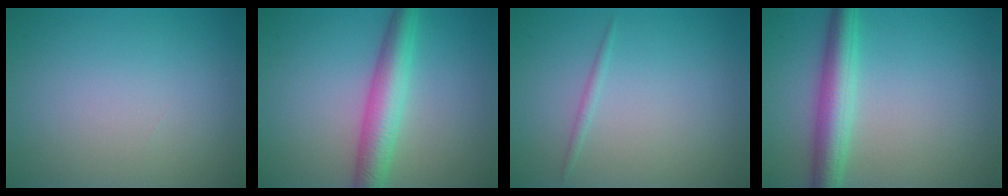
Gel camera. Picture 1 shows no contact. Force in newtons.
{"total": 4.9, "press": 4.9, "slide": 0.1}
{"total": 0.7, "press": 0.7, "slide": 0.0}
{"total": 4.6, "press": 4.6, "slide": 0.0}